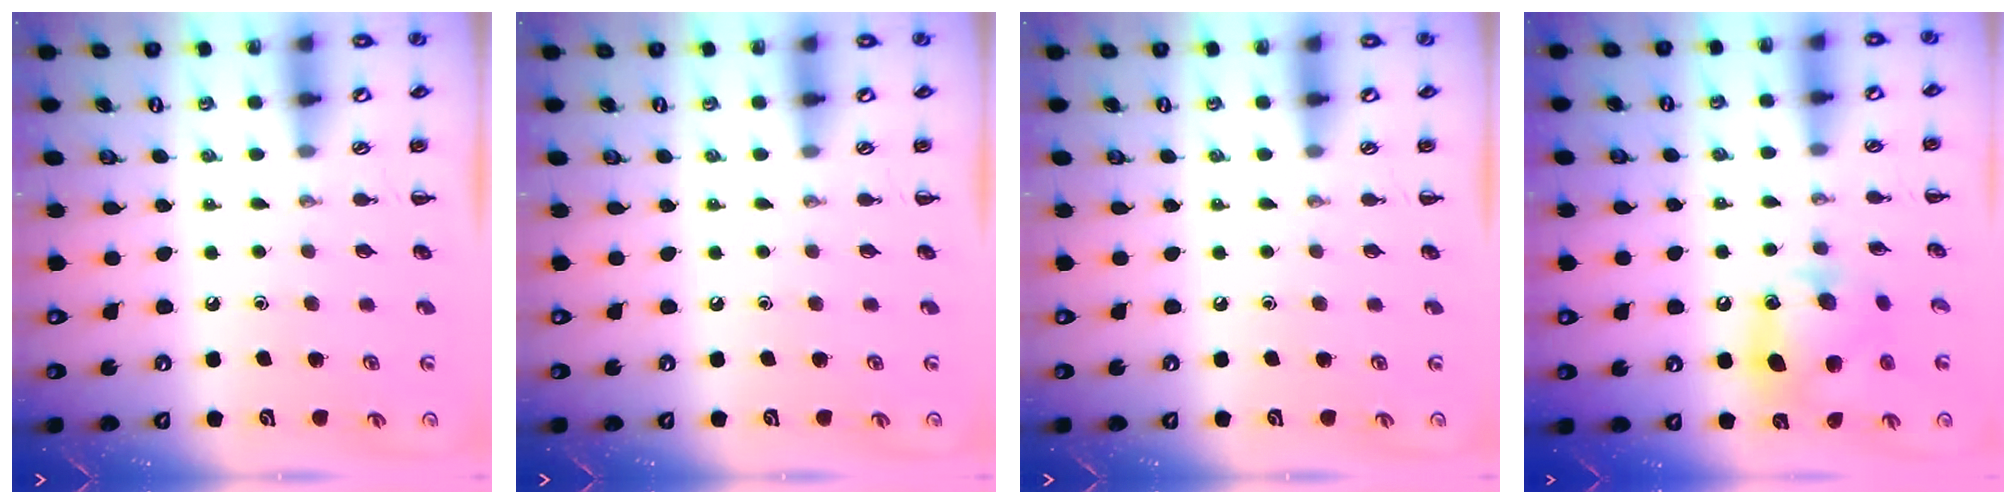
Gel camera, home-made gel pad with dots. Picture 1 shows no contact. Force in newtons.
{"total": 0.0}
{"total": 0.0}
{"total": 12.4, "press": 12.3, "slide": 1.7}